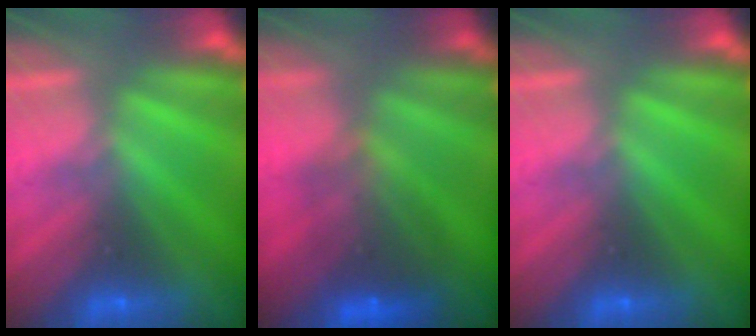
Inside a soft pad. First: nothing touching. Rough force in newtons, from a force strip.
{"total": 7.3}
{"total": 0.0}